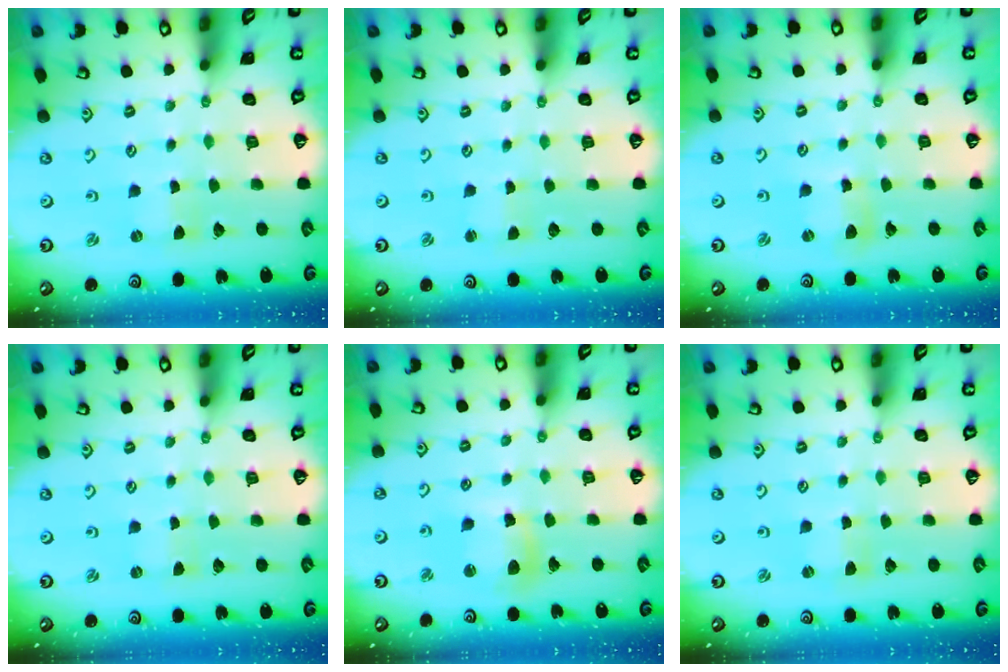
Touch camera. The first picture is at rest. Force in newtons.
{"total": 1.7, "press": 1.7, "slide": 0.2}
{"total": 4.0, "press": 4.0, "slide": 0.5}
{"total": 0.0}
{"total": 9.8, "press": 9.7, "slide": 1.2}
{"total": 0.9, "press": 0.8, "slide": 0.2}